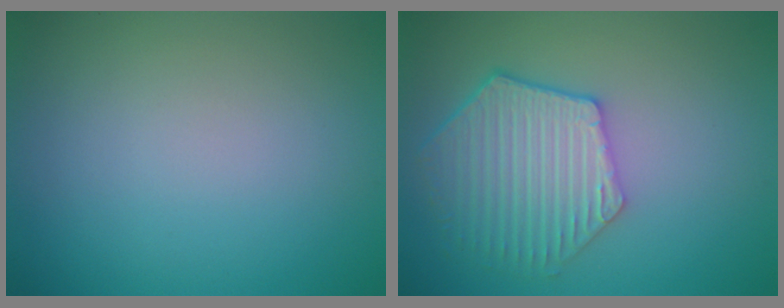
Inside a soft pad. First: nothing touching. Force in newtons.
{"total": 6.0, "press": 5.2, "slide": 3.0}